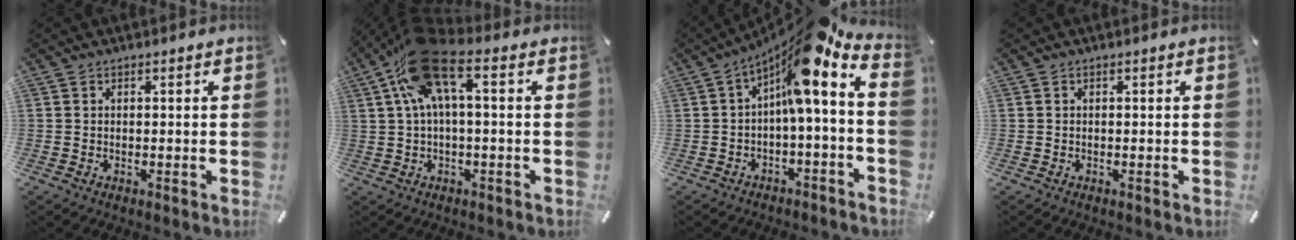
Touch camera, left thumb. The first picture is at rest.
{"total": 14.6, "force": [4.5, 5.7, 12.6], "torque": [-0.261, -0.005, 0.083]}
{"total": 10.0, "force": [4.1, 0.9, 9.1], "torque": [-0.141, -0.056, 0.059]}
{"total": 0.0}